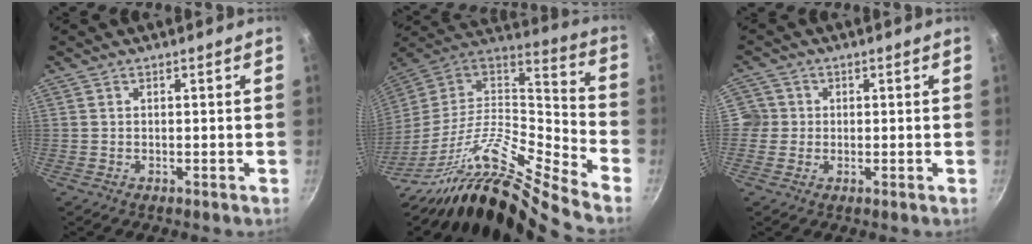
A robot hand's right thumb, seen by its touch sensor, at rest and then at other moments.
{"total": 26.6, "force": [-16.9, 6.5, 19.5], "torque": [-0.294, 0.073, -0.314]}
{"total": 3.7, "force": [-0.2, 3.7, 0.6], "torque": [0.020, 0.007, -0.011]}